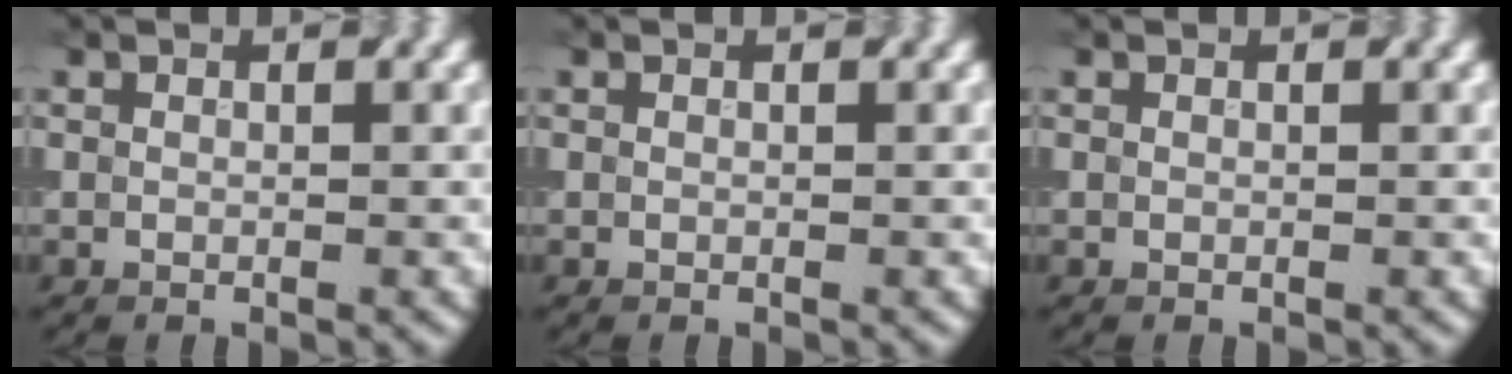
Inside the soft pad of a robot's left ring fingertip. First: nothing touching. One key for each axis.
{"total": 0.0}
{"total": 0.0}